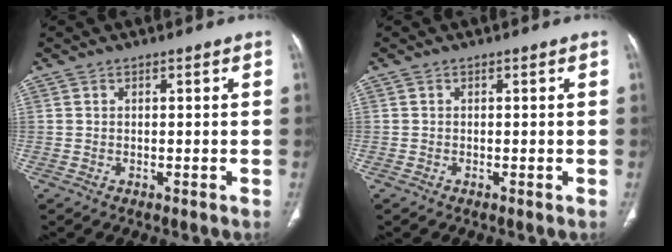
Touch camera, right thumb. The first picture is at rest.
{"total": 0.0}